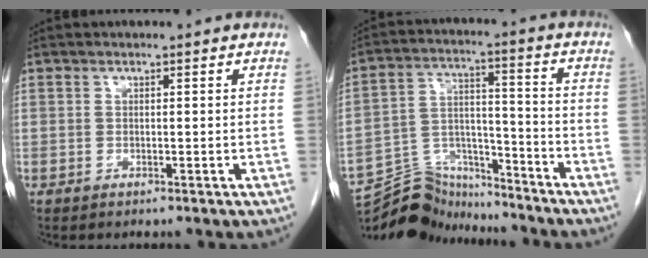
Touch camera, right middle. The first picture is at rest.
{"total": 11.5, "force": [-11.2, 2.3, 0.3], "torque": [-0.012, 0.040, -0.199]}